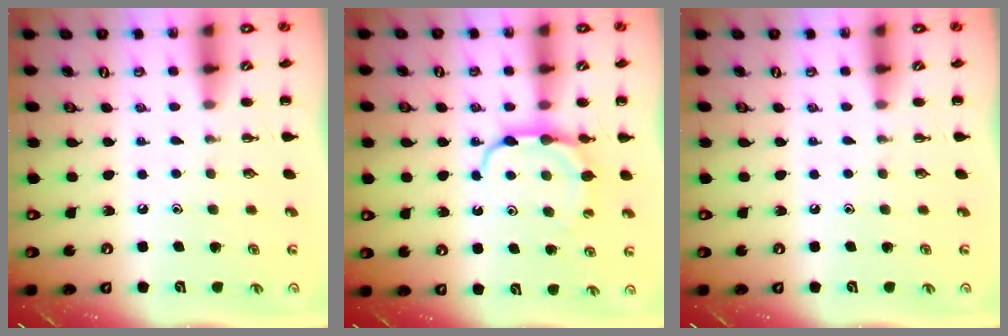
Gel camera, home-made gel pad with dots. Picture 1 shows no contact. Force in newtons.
{"total": 7.9, "press": 7.8, "slide": 1.0}
{"total": 0.0}